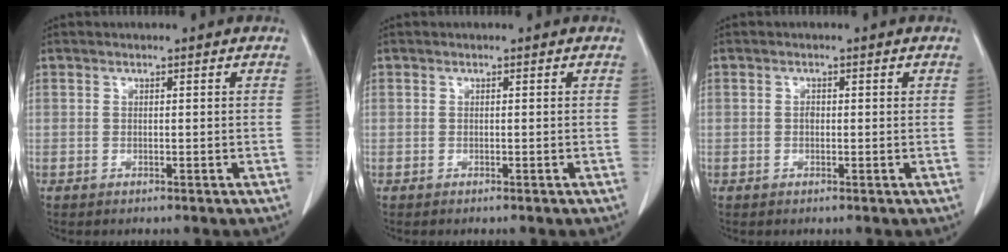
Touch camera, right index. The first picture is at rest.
{"total": 0.0}
{"total": 0.8, "force": [0.1, 0.6, 0.6], "torque": [-0.010, 0.002, -0.001]}